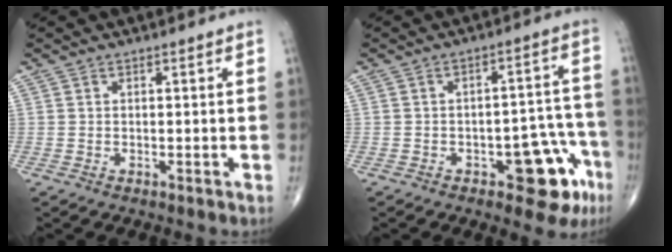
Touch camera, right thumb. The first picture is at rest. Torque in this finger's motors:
{"motor_torque": [1.42, 0.78, 0.46, -0.68, 0.03]}